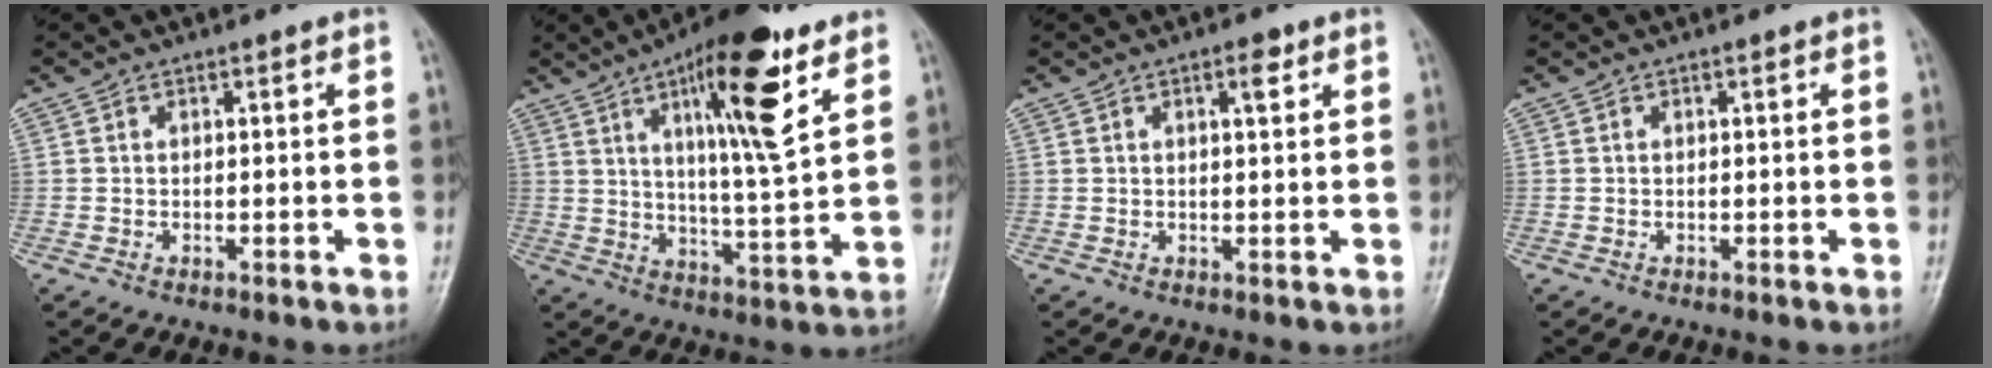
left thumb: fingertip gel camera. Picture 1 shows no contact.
{"total": 16.9, "force": [8.6, 3.9, 14.0], "torque": [-0.203, -0.044, 0.134]}
{"total": 2.6, "force": [1.3, 0.9, 2.1], "torque": [-0.027, -0.004, 0.019]}
{"total": 0.0}